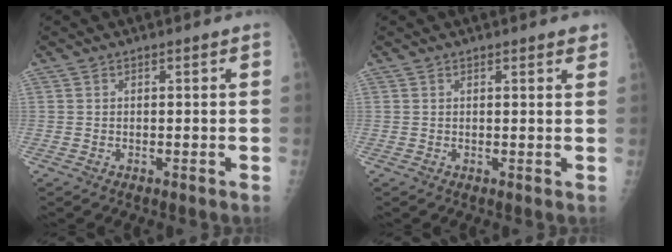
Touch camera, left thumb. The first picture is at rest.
{"total": 2.1, "force": [1.6, 0.3, 1.3], "torque": [-0.011, -0.003, 0.017]}